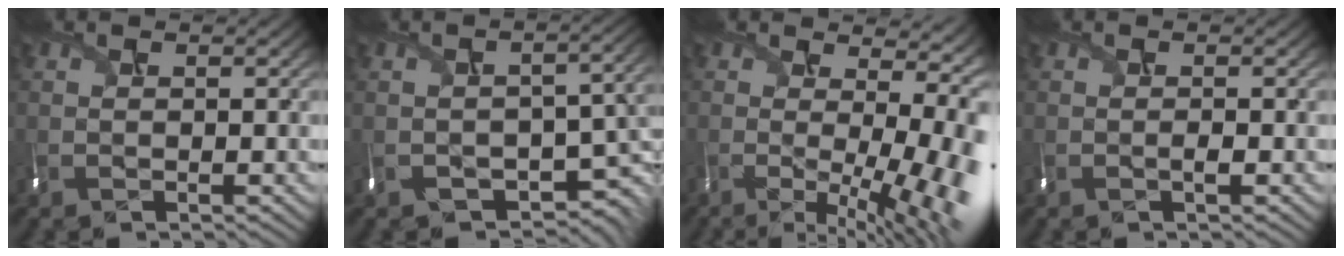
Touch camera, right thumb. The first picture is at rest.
{"total": 7.2, "force": [-3.1, 3.4, 5.5], "torque": [-0.089, -0.027, -0.036]}
{"total": 15.9, "force": [-0.7, 6.1, 14.6], "torque": [-0.157, 0.010, 0.024]}
{"total": 0.6, "force": [-0.2, 0.1, 0.5], "torque": [-0.007, 0.002, -0.003]}